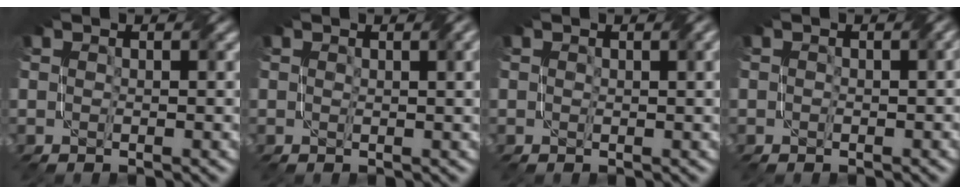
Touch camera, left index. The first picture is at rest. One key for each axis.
{"total": 1.8, "fx": 0.7, "fy": 0.3, "fz": 1.7, "tx": -0.025, "ty": 0.004, "tz": 0.009}
{"total": 1.6, "fx": 0.4, "fy": 0.5, "fz": 1.4, "tx": -0.023, "ty": 0.002, "tz": 0.006}
{"total": 1.9, "fx": -0.5, "fy": 0.9, "fz": 1.6, "tx": -0.022, "ty": -0.003, "tz": -0.008}